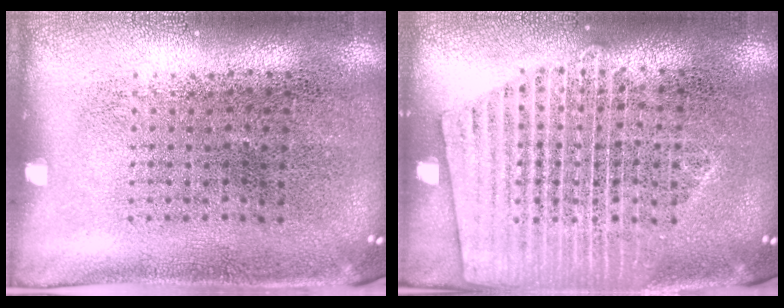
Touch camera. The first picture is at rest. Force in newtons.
{"total": 1.6, "press": 1.6, "slide": 0.3}